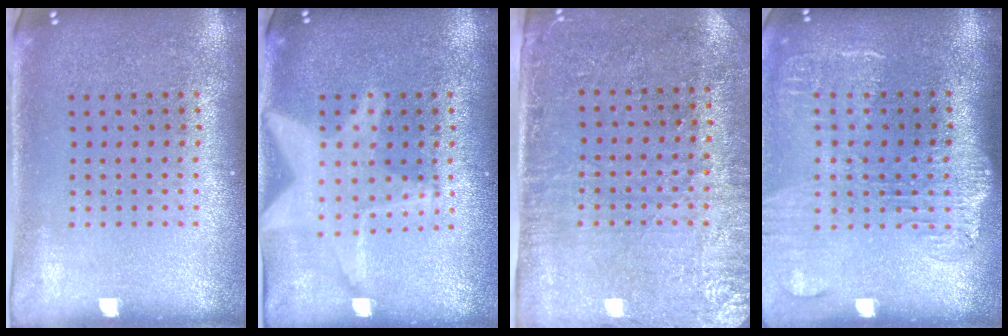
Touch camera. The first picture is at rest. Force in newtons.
{"total": 3.0, "press": 3.0, "slide": 0.4}
{"total": 2.9, "press": 2.5, "slide": 1.5}
{"total": 1.9, "press": 1.6, "slide": 1.1}